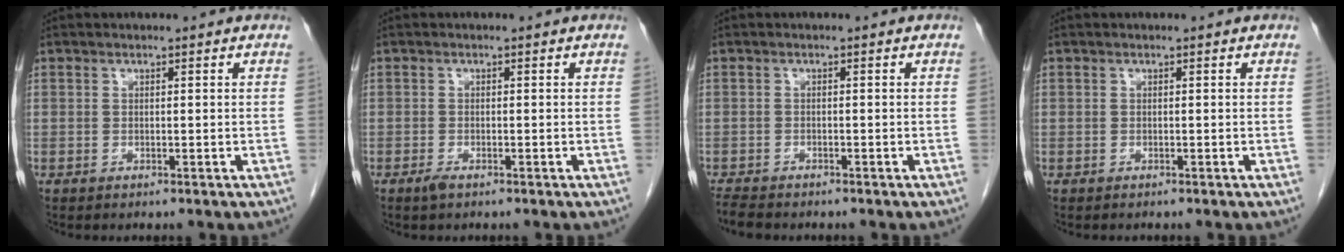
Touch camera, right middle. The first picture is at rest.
{"total": 1.3, "force": [-0.9, 0.4, 0.8], "torque": [-0.022, -0.002, -0.014]}
{"total": 3.2, "force": [-2.9, 0.7, 1.1], "torque": [-0.022, -0.011, -0.049]}
{"total": 0.0}